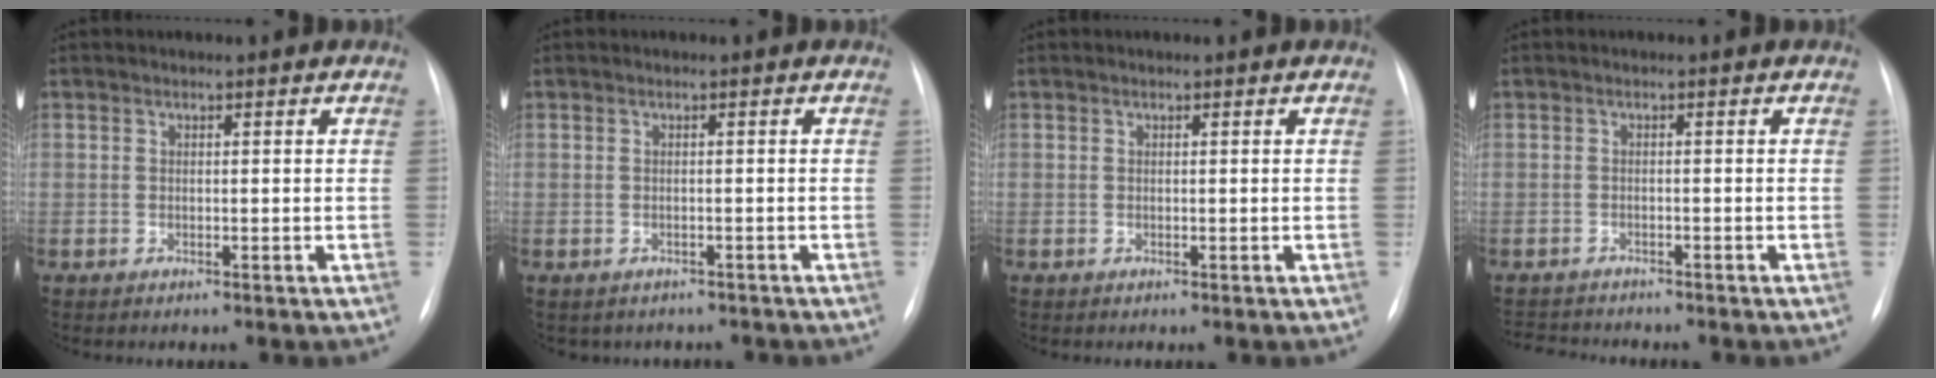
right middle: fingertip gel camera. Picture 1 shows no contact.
{"total": 4.0, "force": [-3.4, 2.1, 0.4], "torque": [-0.006, 0.013, -0.036]}
{"total": 0.0}
{"total": 4.2, "force": [-4.1, 0.6, 0.4], "torque": [-0.004, -0.011, -0.067]}